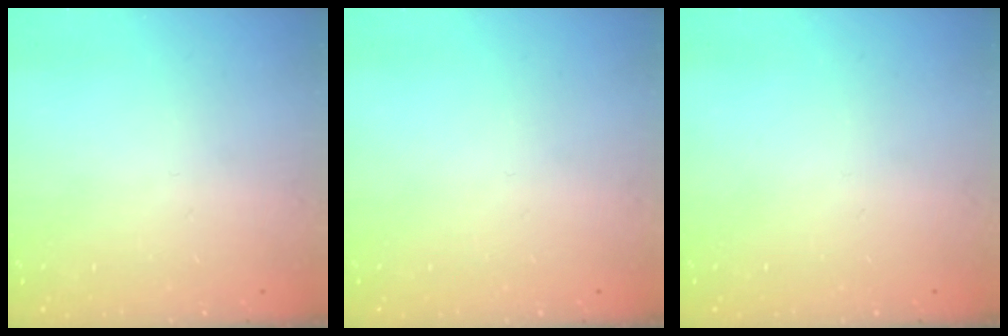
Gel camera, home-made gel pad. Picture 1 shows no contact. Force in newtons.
{"total": 0.0}
{"total": 0.0}